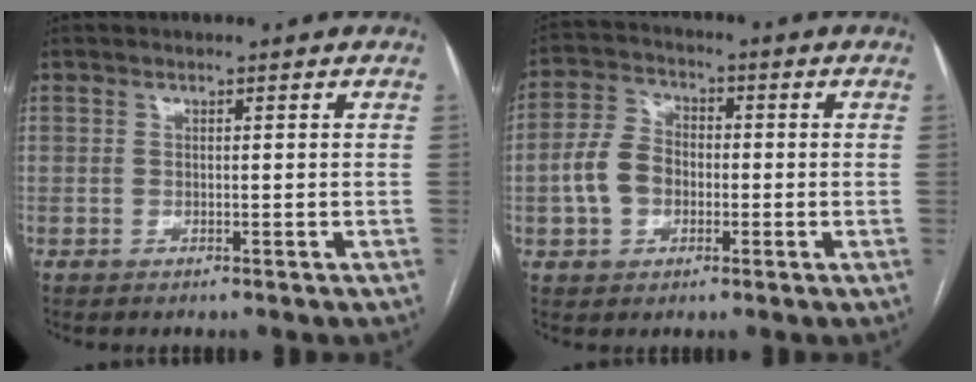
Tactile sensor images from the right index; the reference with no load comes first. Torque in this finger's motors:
{"motor_torque": [0.28, -0.11, 0.21, 0.05]}